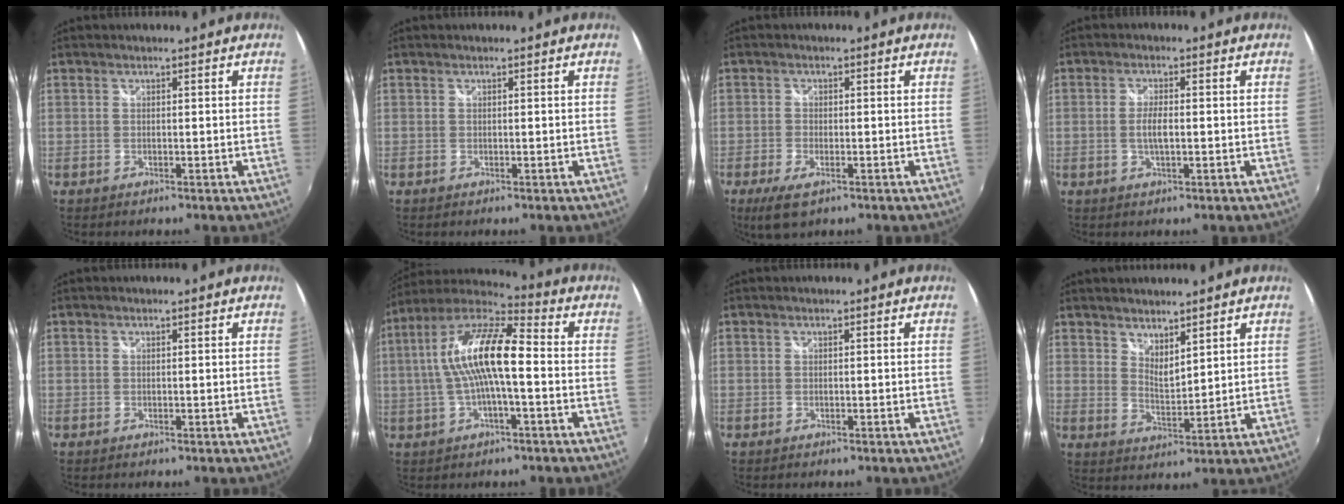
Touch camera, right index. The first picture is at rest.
{"total": 0.0}
{"total": 5.3, "force": [-3.0, 2.2, 3.7], "torque": [-0.087, -0.015, -0.055]}
{"total": 3.2, "force": [-0.5, 0.8, 3.0], "torque": [-0.058, -0.002, -0.010]}
{"total": 0.0}
{"total": 14.8, "force": [-0.2, 3.9, 14.2], "torque": [-0.265, 0.018, -0.011]}
{"total": 0.0}
{"total": 5.0, "force": [4.2, 1.6, 2.1], "torque": [-0.029, -0.007, 0.074]}